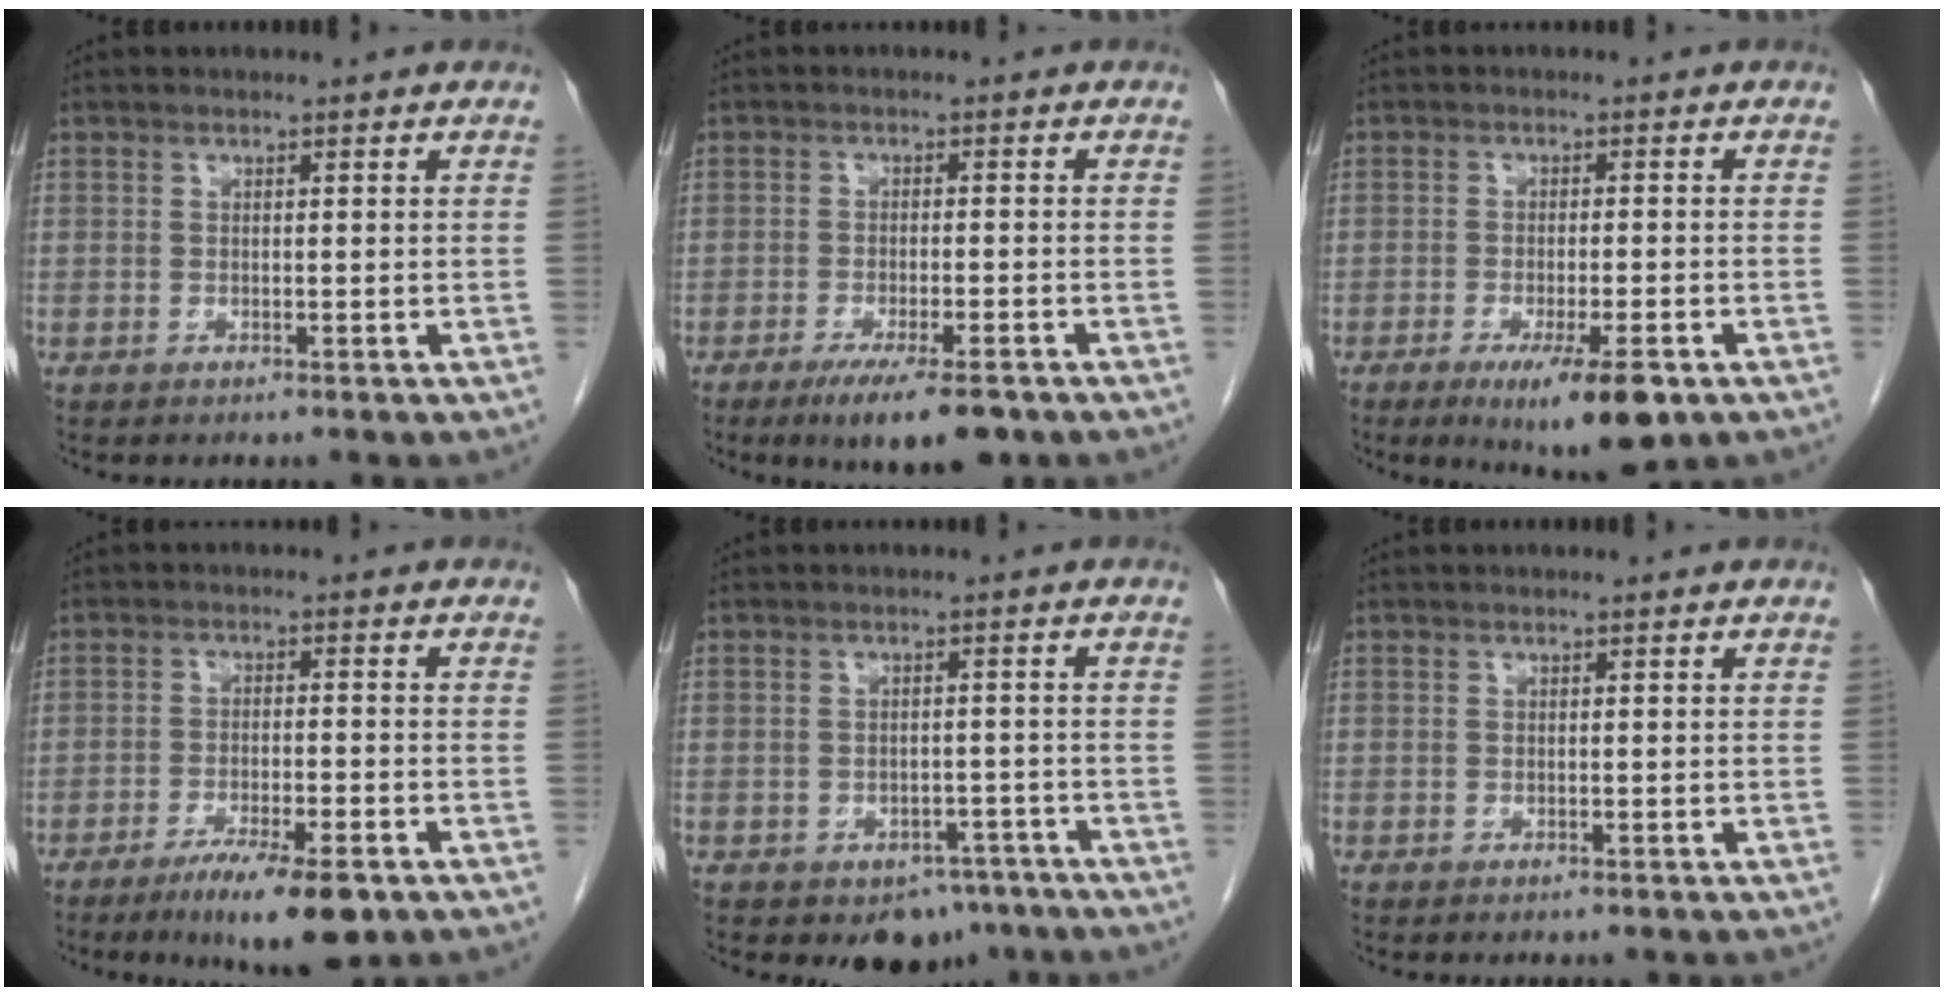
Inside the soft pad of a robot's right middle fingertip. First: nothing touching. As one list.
[{"total": 8.1, "force": [-5.6, 1.6, 5.7], "torque": [-0.083, -0.014, -0.084]}, {"total": 8.7, "force": [-4.8, 1.5, 7.1], "torque": [-0.106, -0.018, -0.067]}, {"total": 8.8, "force": [-5.6, 1.4, 6.6], "torque": [-0.104, -0.016, -0.087]}, {"total": 5.1, "force": [-3.4, 3.3, 1.8], "torque": [-0.009, 0.008, -0.040]}, {"total": 0.0}]